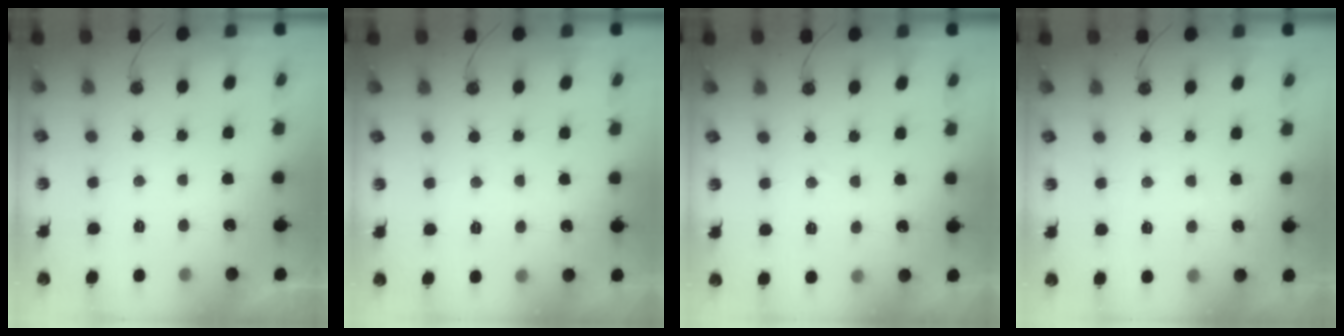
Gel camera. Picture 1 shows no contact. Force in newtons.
{"total": 4.0, "press": 3.9, "slide": 0.6}
{"total": 3.9, "press": 3.8, "slide": 0.7}
{"total": 4.0, "press": 3.9, "slide": 0.6}